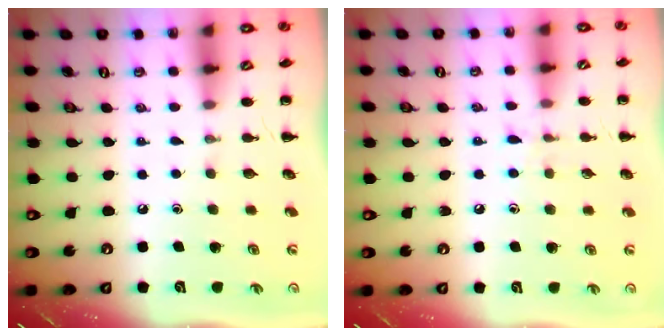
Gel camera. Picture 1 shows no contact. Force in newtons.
{"total": 5.7, "press": 5.2, "slide": 2.3}